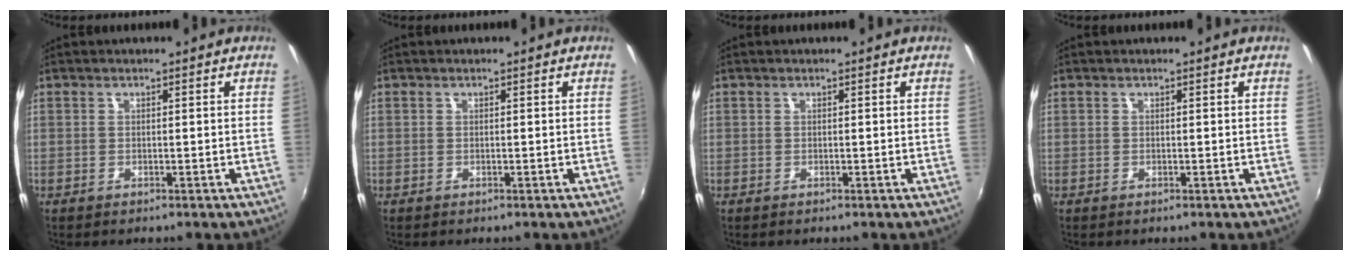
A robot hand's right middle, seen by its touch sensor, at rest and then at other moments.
{"total": 0.0}
{"total": 0.0}
{"total": 0.0}